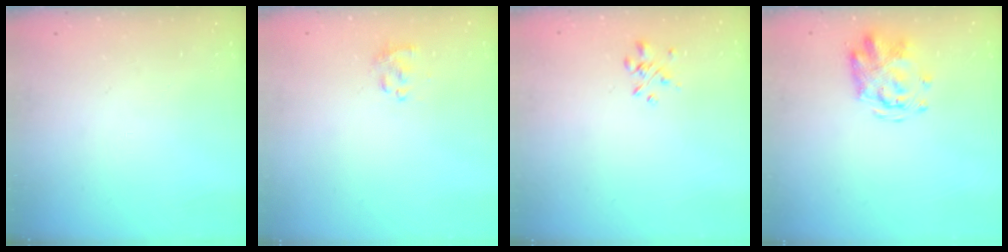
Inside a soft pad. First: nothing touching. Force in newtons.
{"total": 1.4, "press": 1.3, "slide": 0.6}
{"total": 1.9, "press": 1.8, "slide": 0.6}
{"total": 4.3, "press": 4.1, "slide": 1.3}